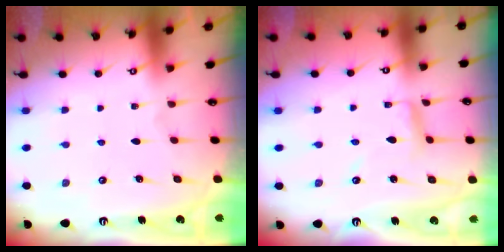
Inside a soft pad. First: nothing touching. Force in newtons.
{"total": 4.9, "press": 4.9, "slide": 0.3}